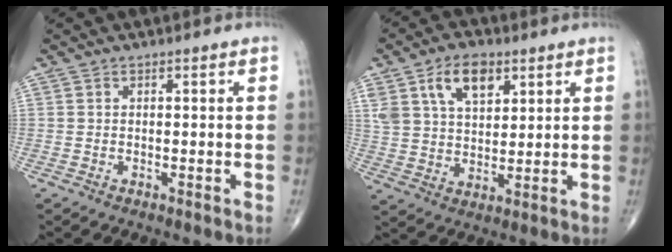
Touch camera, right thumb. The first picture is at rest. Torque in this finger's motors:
{"motor_torque": [1.34, 1.60, 1.19, 0.85, 0.08]}